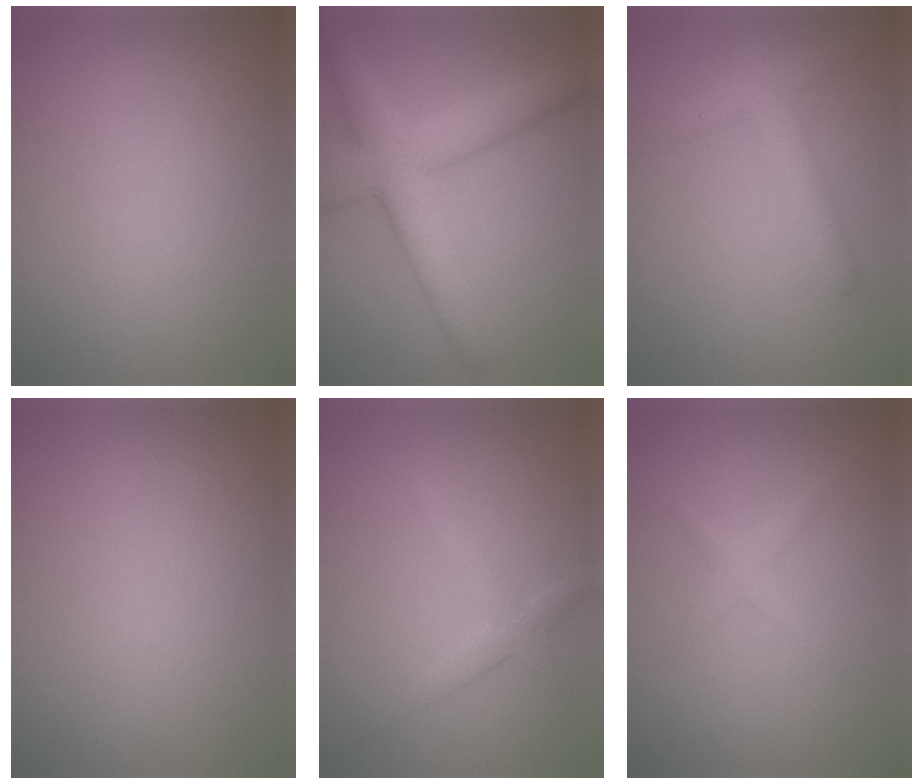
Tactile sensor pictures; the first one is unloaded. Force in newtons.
{"total": 6.5, "press": 6.5, "slide": 0.1}
{"total": 3.6, "press": 3.5, "slide": 0.2}
{"total": 0.0}
{"total": 2.2, "press": 2.2, "slide": 0.0}
{"total": 1.4, "press": 1.4, "slide": 0.1}